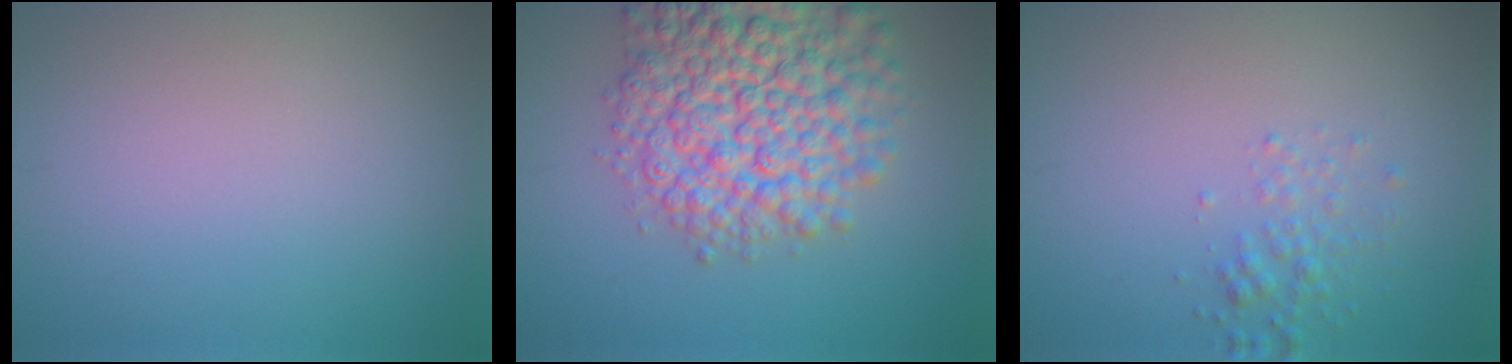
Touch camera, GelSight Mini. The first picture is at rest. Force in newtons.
{"total": 9.5, "press": 9.5, "slide": 0.4}
{"total": 1.6, "press": 1.6, "slide": 0.1}